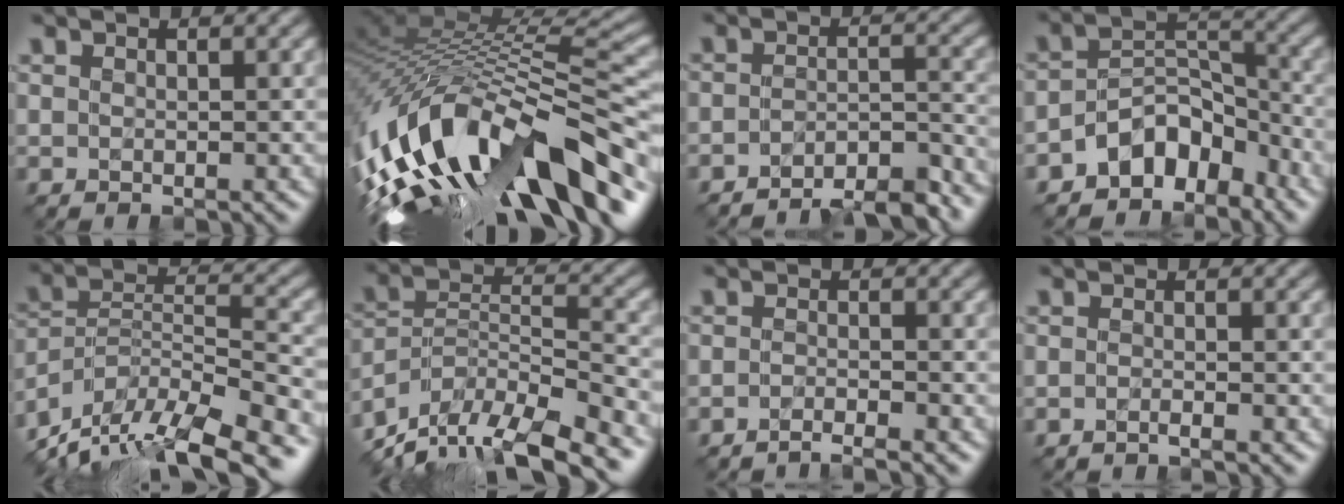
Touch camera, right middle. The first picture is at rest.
{"total": 15.3, "force": [-6.6, 6.6, 12.2], "torque": [-0.237, 0.019, -0.115]}
{"total": 6.8, "force": [-6.0, 1.4, 2.9], "torque": [-0.036, -0.001, -0.083]}
{"total": 5.9, "force": [-4.2, 3.3, 2.4], "torque": [-0.022, 0.005, -0.080]}
{"total": 12.9, "force": [-10.6, 3.4, 6.6], "torque": [-0.133, 0.010, -0.179]}
{"total": 11.9, "force": [-10.0, 3.3, 5.5], "torque": [-0.104, 0.001, -0.172]}
{"total": 2.0, "force": [-1.8, 0.1, 0.9], "torque": [-0.006, -0.007, -0.041]}
{"total": 1.0, "force": [-0.9, 0.0, 0.4], "torque": [-0.004, -0.007, -0.020]}